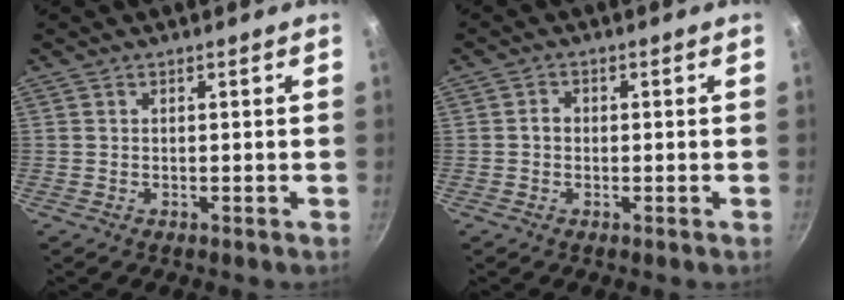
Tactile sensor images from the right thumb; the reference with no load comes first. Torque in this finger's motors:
{"motor_torque": [0.06, 0.02, 0.66, 0.22, 0.01]}